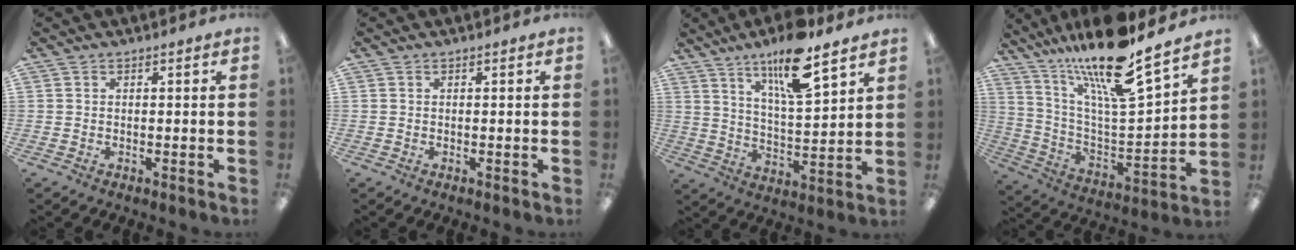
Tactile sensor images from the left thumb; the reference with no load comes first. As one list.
[{"total": 0.0}, {"total": 14.6, "force": [10.8, 3.1, 9.4], "torque": [-0.161, -0.059, 0.177]}, {"total": 20.2, "force": [16.4, 3.0, 11.4], "torque": [-0.211, -0.113, 0.272]}]